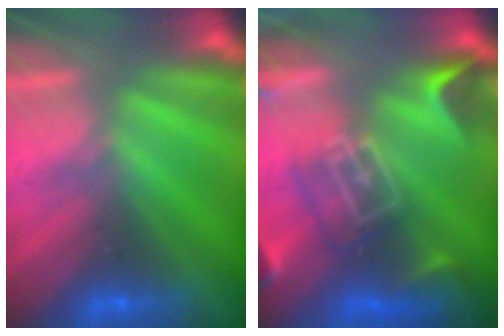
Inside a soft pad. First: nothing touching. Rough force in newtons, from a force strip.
{"total": 7.7}